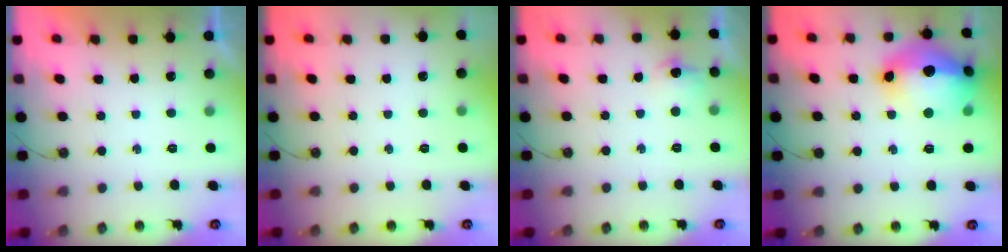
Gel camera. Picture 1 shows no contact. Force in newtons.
{"total": 0.0}
{"total": 6.4, "press": 6.4, "slide": 0.4}
{"total": 21.4, "press": 21.3, "slide": 1.8}